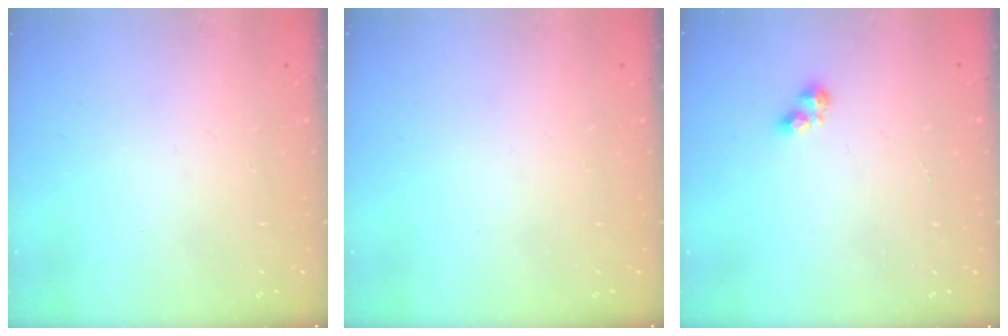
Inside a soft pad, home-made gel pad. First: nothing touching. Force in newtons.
{"total": 0.0}
{"total": 3.0, "press": 2.9, "slide": 0.5}